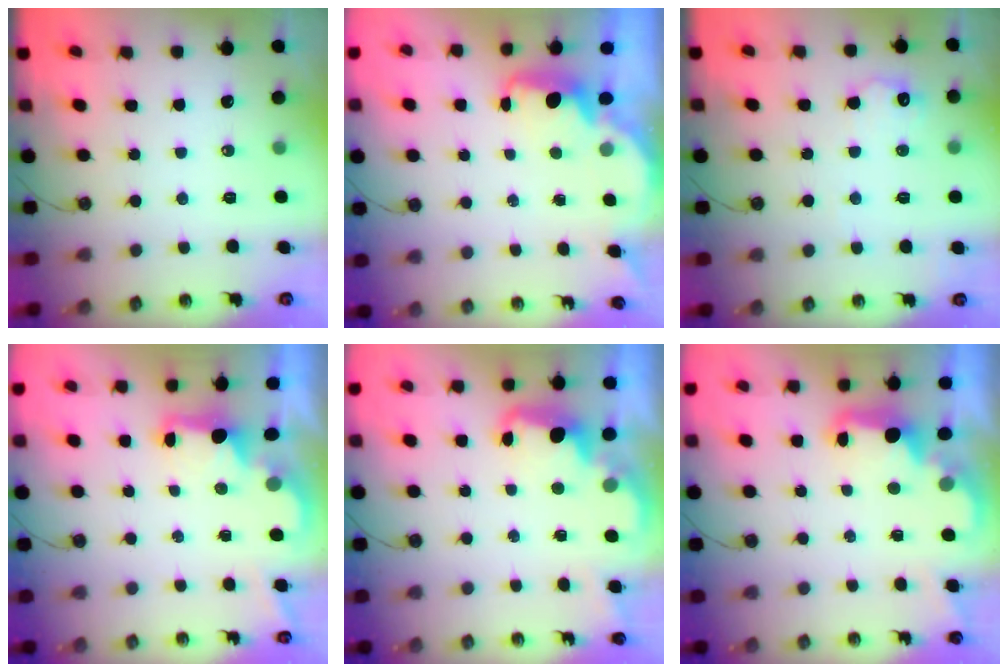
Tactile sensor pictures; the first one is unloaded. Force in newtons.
{"total": 2.2, "press": 2.1, "slide": 0.6}
{"total": 9.1, "press": 9.0, "slide": 0.6}
{"total": 2.1, "press": 1.9, "slide": 0.8}
{"total": 2.8, "press": 2.7, "slide": 0.7}
{"total": 2.8, "press": 2.7, "slide": 0.9}